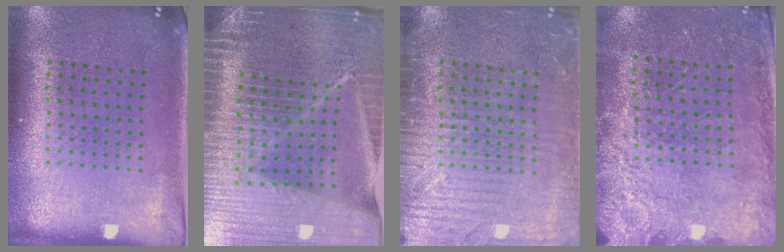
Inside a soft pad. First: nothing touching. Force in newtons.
{"total": 6.5, "press": 5.7, "slide": 3.3}
{"total": 4.8, "press": 4.7, "slide": 0.6}
{"total": 2.5, "press": 2.5, "slide": 0.5}